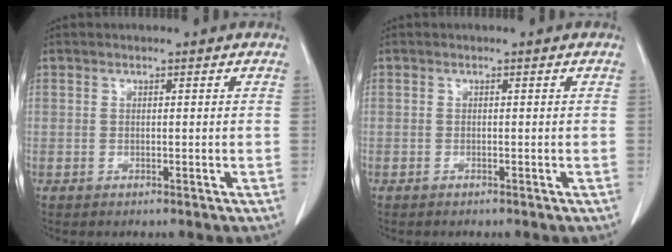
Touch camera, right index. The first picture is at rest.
{"total": 0.0}